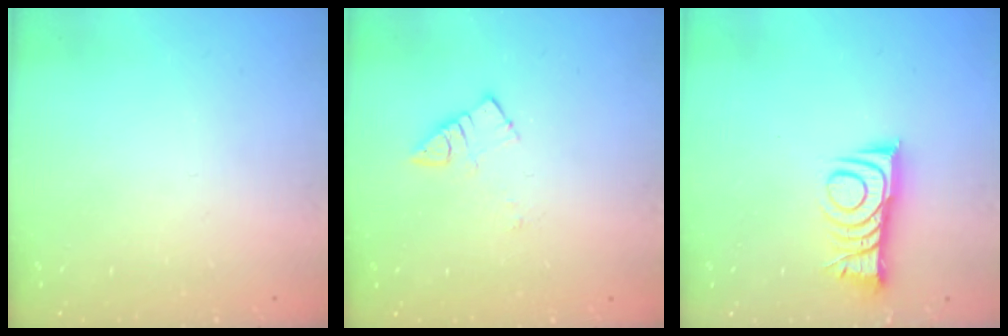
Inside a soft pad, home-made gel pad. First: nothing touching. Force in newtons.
{"total": 4.1, "press": 4.1, "slide": 0.2}
{"total": 8.8, "press": 8.8, "slide": 0.1}